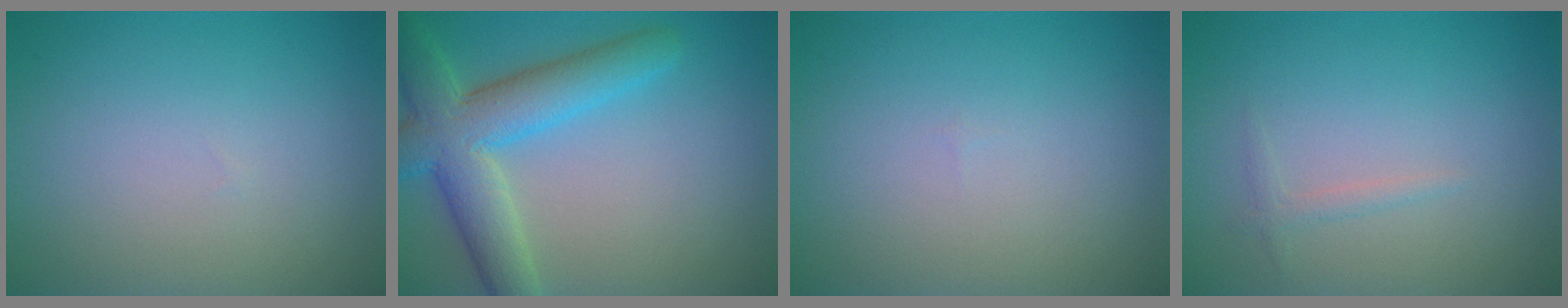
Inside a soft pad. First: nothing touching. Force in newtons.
{"total": 7.3, "press": 7.3, "slide": 0.3}
{"total": 0.0}
{"total": 0.9, "press": 0.9, "slide": 0.1}